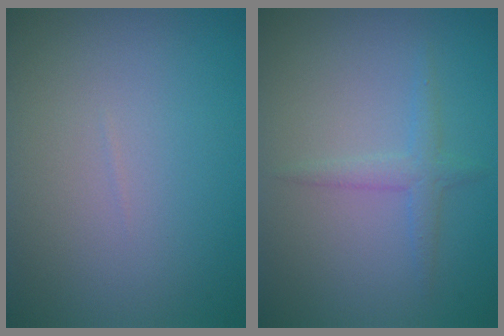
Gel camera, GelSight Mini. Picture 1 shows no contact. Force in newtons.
{"total": 1.7, "press": 1.7, "slide": 0.0}